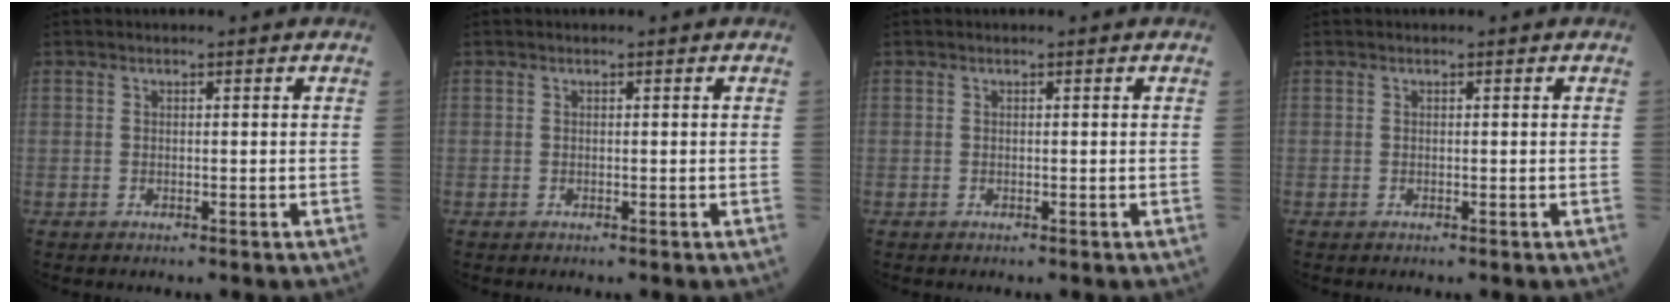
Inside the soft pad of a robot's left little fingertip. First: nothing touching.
{"total": 0.0}
{"total": 0.0}
{"total": 0.0}